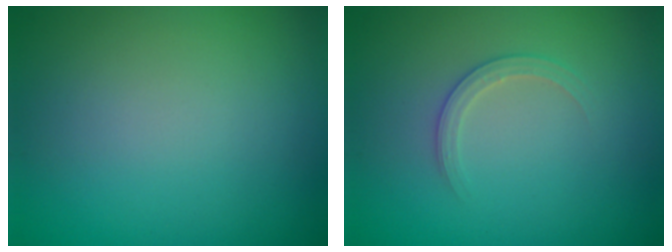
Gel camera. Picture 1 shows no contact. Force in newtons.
{"total": 1.6, "press": 1.6, "slide": 0.1}